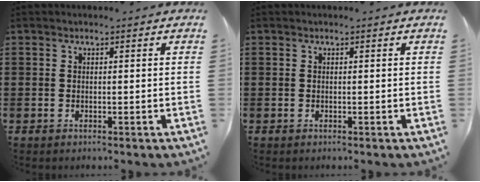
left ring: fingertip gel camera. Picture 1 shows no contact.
{"total": 0.0}